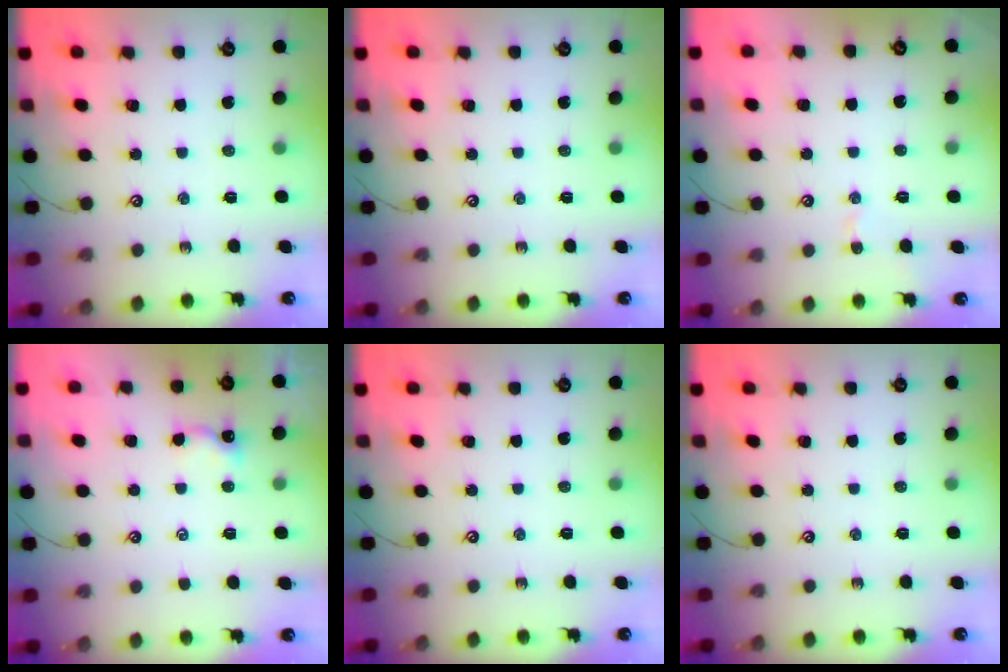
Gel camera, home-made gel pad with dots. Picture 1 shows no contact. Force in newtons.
{"total": 0.0}
{"total": 1.6, "press": 1.5, "slide": 0.6}
{"total": 1.3, "press": 1.3, "slide": 0.3}
{"total": 0.0}
{"total": 0.0}